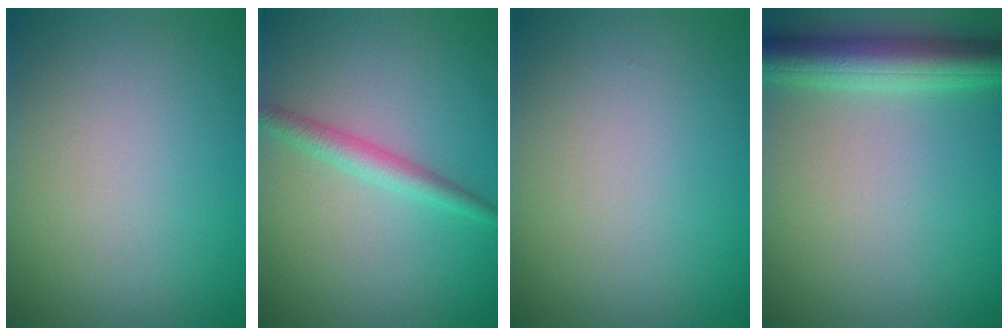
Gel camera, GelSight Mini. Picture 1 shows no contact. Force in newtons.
{"total": 2.3, "press": 2.3, "slide": 0.1}
{"total": 0.0}
{"total": 5.7, "press": 5.7, "slide": 0.2}